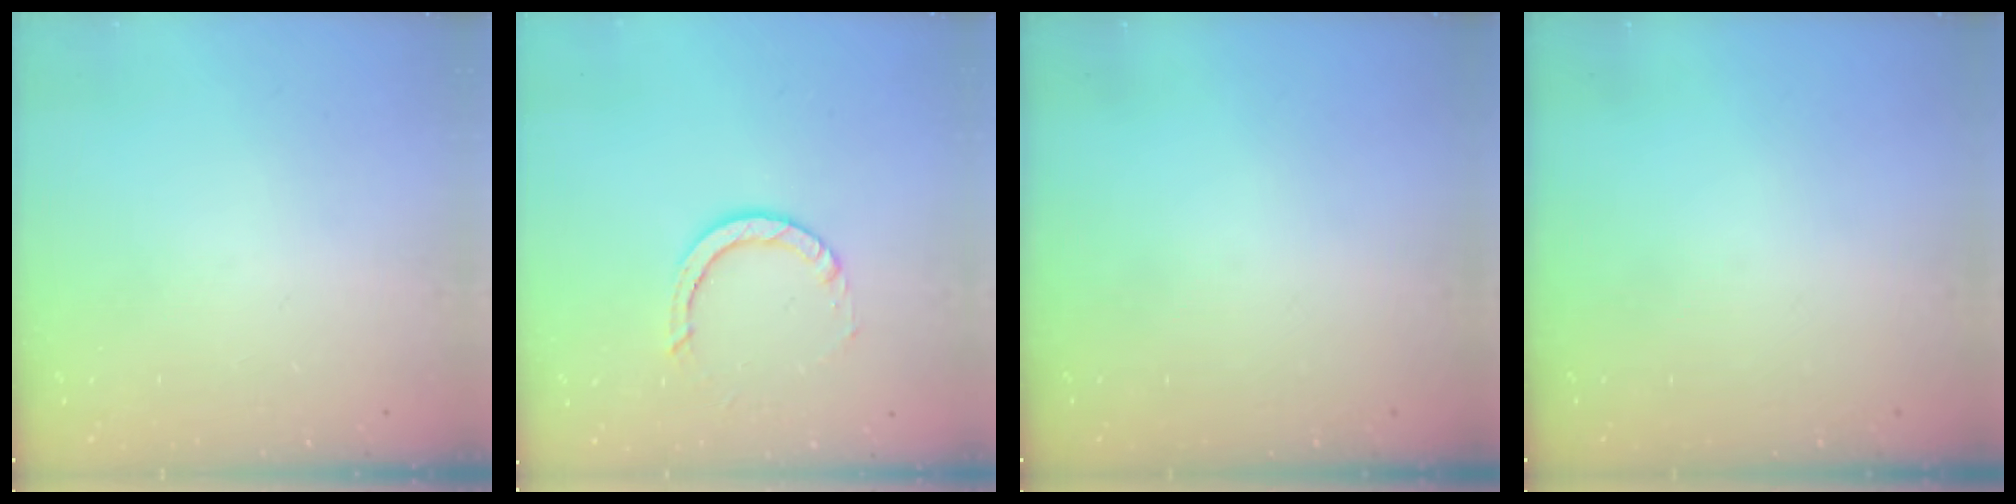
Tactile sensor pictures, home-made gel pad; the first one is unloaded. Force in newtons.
{"total": 7.0, "press": 6.9, "slide": 0.9}
{"total": 0.0}
{"total": 0.0}